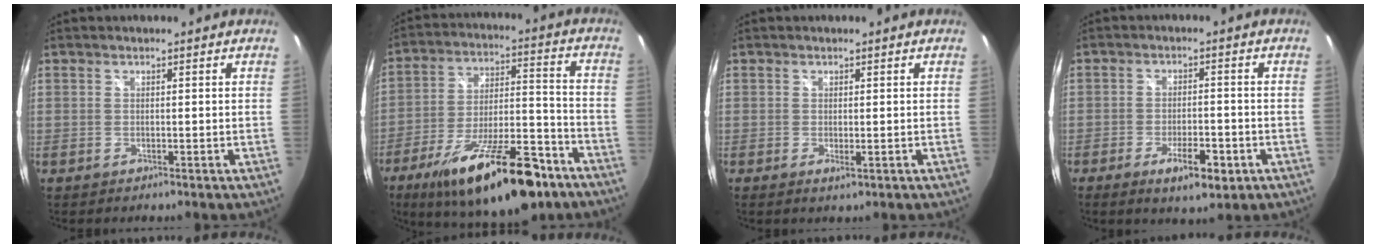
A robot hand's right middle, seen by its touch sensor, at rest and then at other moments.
{"total": 23.8, "force": [-15.5, 7.7, 16.3], "torque": [-0.269, -0.019, -0.234]}
{"total": 1.1, "force": [-0.1, 0.5, 1.0], "torque": [-0.018, -0.004, -0.002]}
{"total": 7.0, "force": [-3.5, 2.5, 5.5], "torque": [-0.108, -0.008, -0.050]}